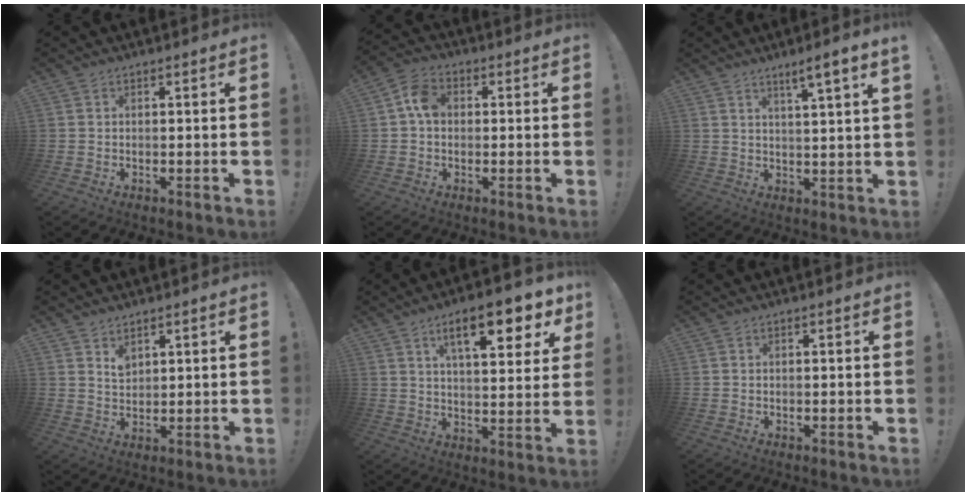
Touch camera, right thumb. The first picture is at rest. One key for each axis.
{"total": 7.0, "fx": 0.4, "fy": 5.3, "fz": 4.6, "tx": -0.077, "ty": 0.016, "tz": 0.008}
{"total": 5.2, "fx": 3.3, "fy": -1.1, "fz": 3.8, "tx": -0.052, "ty": -0.021, "tz": 0.047}
{"total": 3.2, "fx": 2.5, "fy": 1.6, "fz": 1.3, "tx": -0.011, "ty": -0.020, "tz": 0.043}
{"total": 14.7, "fx": 7.6, "fy": 4.5, "fz": 11.8, "tx": -0.176, "ty": -0.030, "tz": 0.117}
{"total": 0.0}